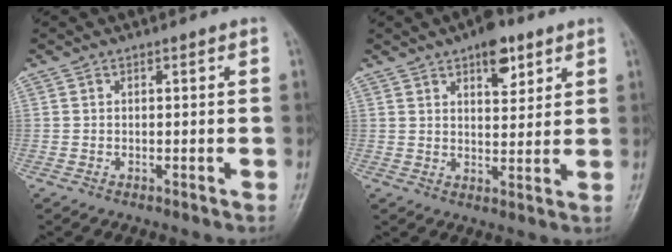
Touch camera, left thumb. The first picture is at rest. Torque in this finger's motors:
{"motor_torque": [1.17, 0.70, 0.67, -0.67, 0.10]}